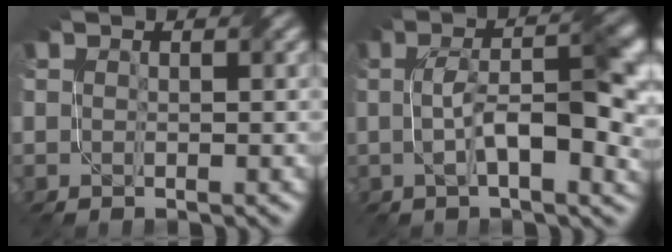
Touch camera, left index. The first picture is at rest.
{"total": 8.8, "force": [-0.2, 3.0, 8.3], "torque": [-0.128, 0.007, -0.003]}